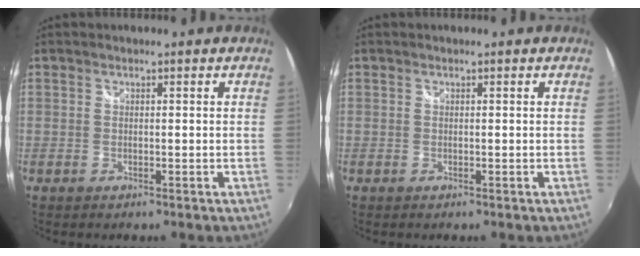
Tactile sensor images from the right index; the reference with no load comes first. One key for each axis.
{"total": 0.0}